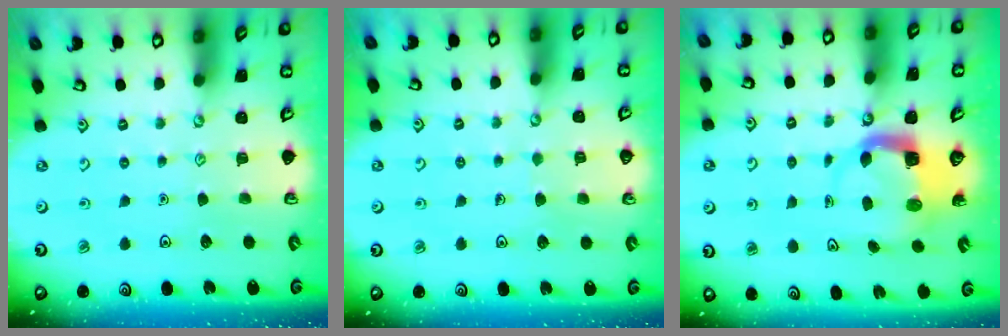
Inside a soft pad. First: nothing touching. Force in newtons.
{"total": 2.9, "press": 2.9, "slide": 0.2}
{"total": 5.6, "press": 5.5, "slide": 1.0}